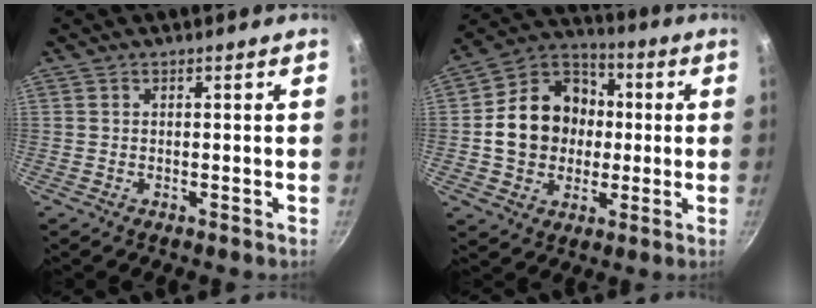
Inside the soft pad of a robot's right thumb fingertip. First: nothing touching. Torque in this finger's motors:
{"motor_torque": [0.41, 2.78, 1.17, -0.15, 0.12]}